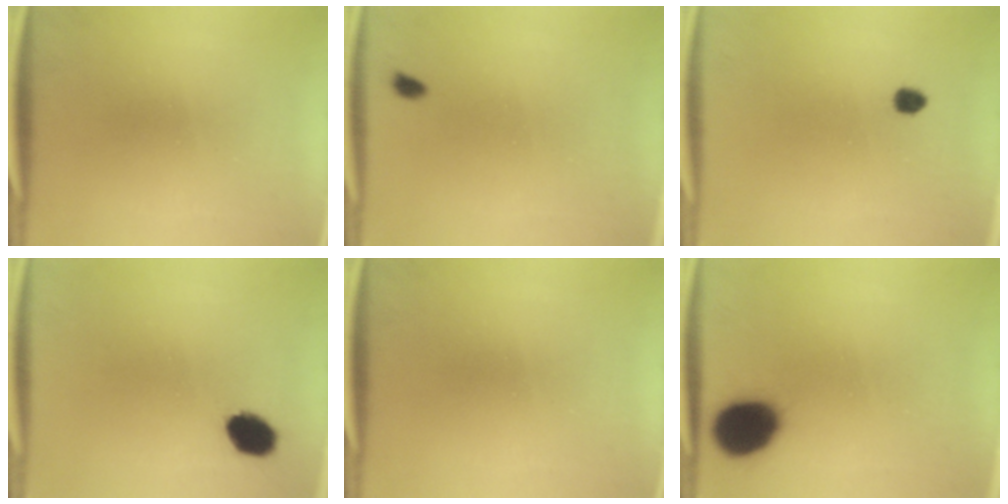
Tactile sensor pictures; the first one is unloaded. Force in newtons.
{"total": 0.7}
{"total": 1.8}
{"total": 6.1}
{"total": 0.0}
{"total": 13.9}